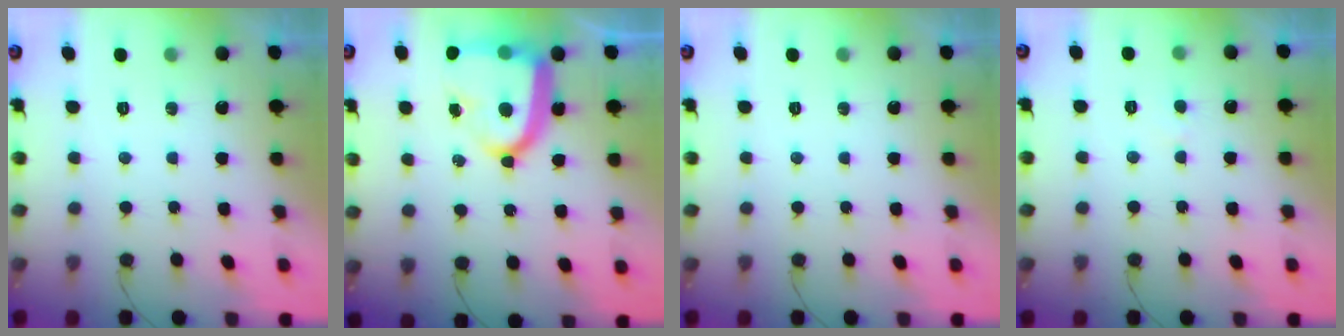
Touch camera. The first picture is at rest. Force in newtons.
{"total": 15.8, "press": 15.7, "slide": 1.1}
{"total": 0.0}
{"total": 2.1, "press": 2.1, "slide": 0.1}